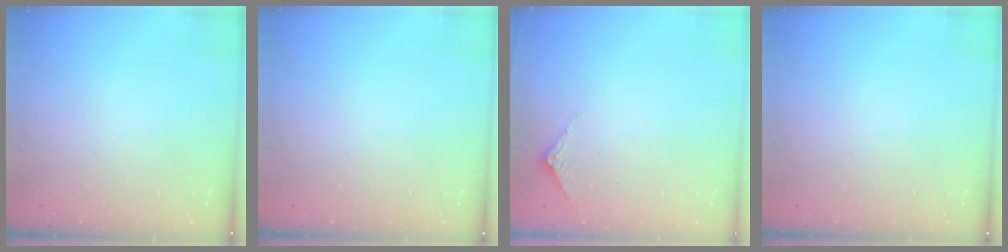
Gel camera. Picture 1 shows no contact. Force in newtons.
{"total": 0.0}
{"total": 4.3, "press": 4.3, "slide": 0.5}
{"total": 0.0}